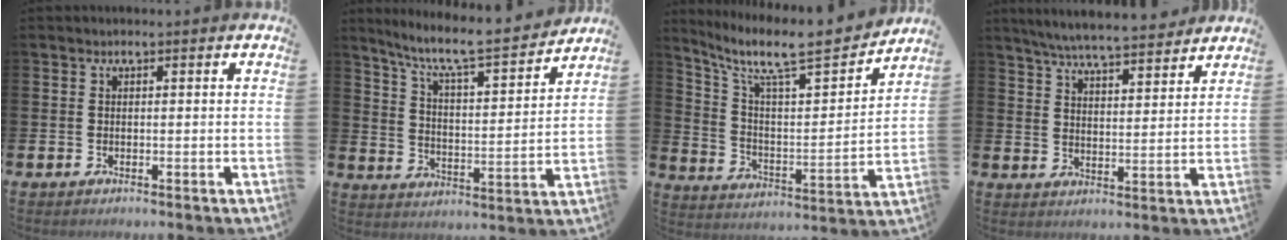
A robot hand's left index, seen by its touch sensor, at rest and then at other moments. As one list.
[{"total": 8.7, "force": [7.7, 0.9, 4.0], "torque": [-0.103, -0.057, 0.125]}, {"total": 10.6, "force": [9.0, 2.0, 5.3], "torque": [-0.129, -0.069, 0.144]}, {"total": 6.3, "force": [6.0, 0.2, 1.6], "torque": [-0.047, -0.041, 0.105]}]